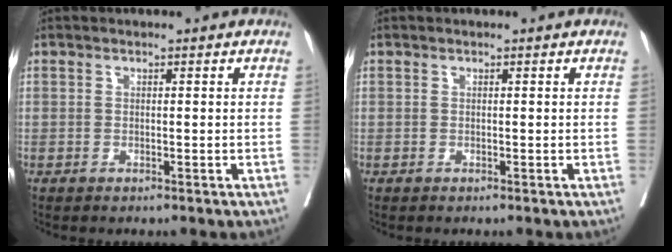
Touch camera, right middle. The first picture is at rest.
{"total": 0.0}